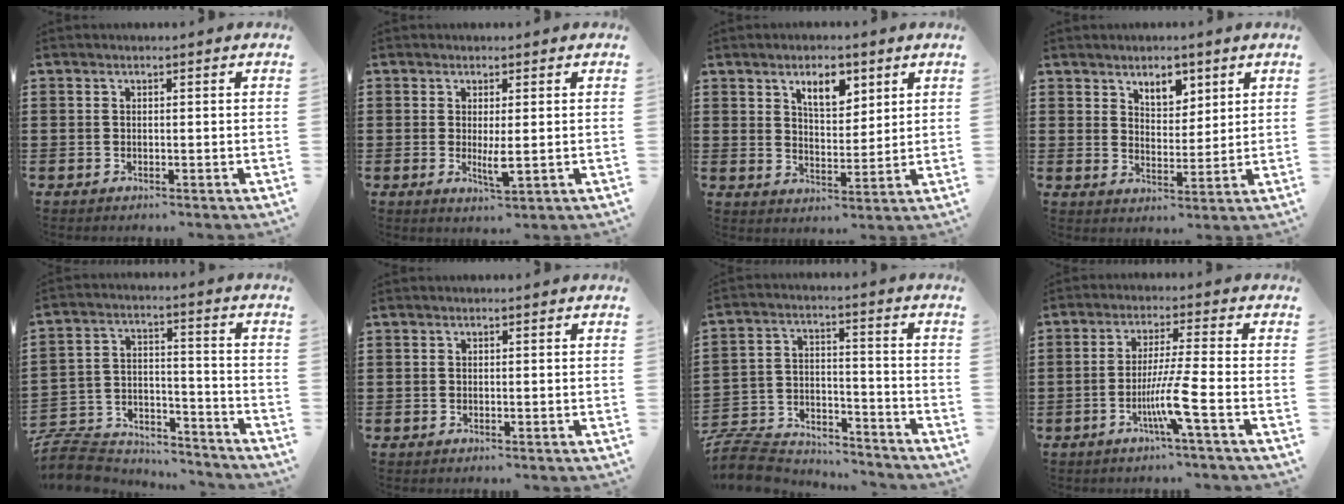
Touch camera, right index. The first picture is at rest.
{"total": 3.1, "force": [-0.1, 0.5, 3.0], "torque": [-0.056, -0.003, -0.001]}
{"total": 5.8, "force": [3.6, 2.7, 3.7], "torque": [-0.060, 0.000, 0.060]}
{"total": 4.8, "force": [3.6, 2.6, 1.9], "torque": [-0.034, -0.003, 0.062]}
{"total": 8.5, "force": [-8.1, 2.2, 1.5], "torque": [-0.039, 0.018, -0.161]}
{"total": 0.0}
{"total": 8.6, "force": [-8.3, 1.9, 1.4], "torque": [-0.037, 0.016, -0.165]}
{"total": 6.9, "force": [-2.9, -0.7, 6.3], "torque": [-0.124, -0.020, -0.058]}